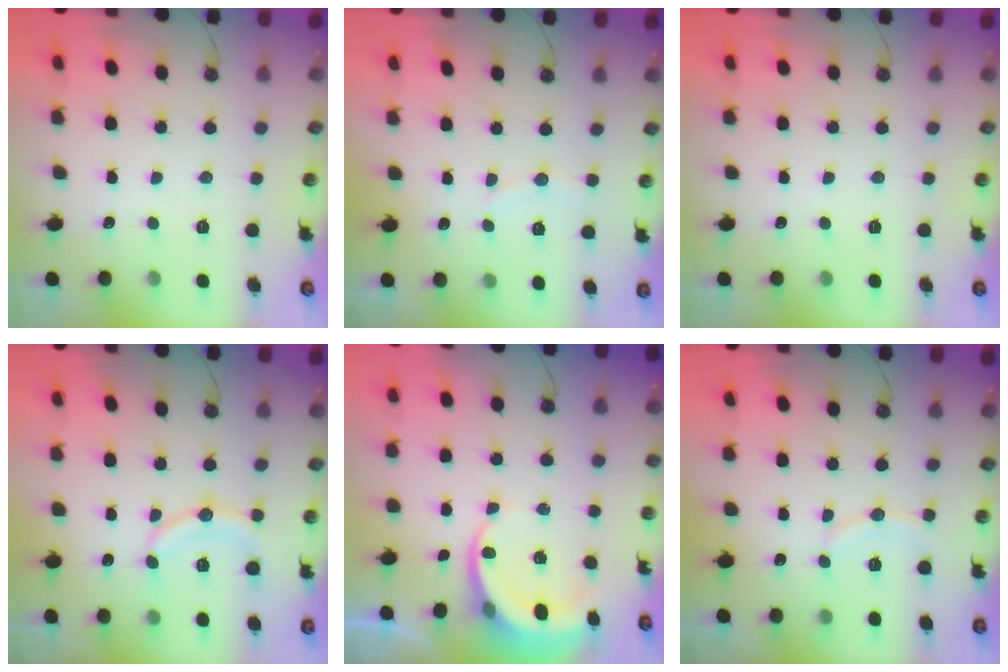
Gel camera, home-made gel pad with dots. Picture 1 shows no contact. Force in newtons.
{"total": 4.4, "press": 4.4, "slide": 0.7}
{"total": 0.0}
{"total": 11.6, "press": 11.5, "slide": 1.5}
{"total": 5.3, "press": 5.3, "slide": 0.4}
{"total": 7.3, "press": 7.2, "slide": 1.0}